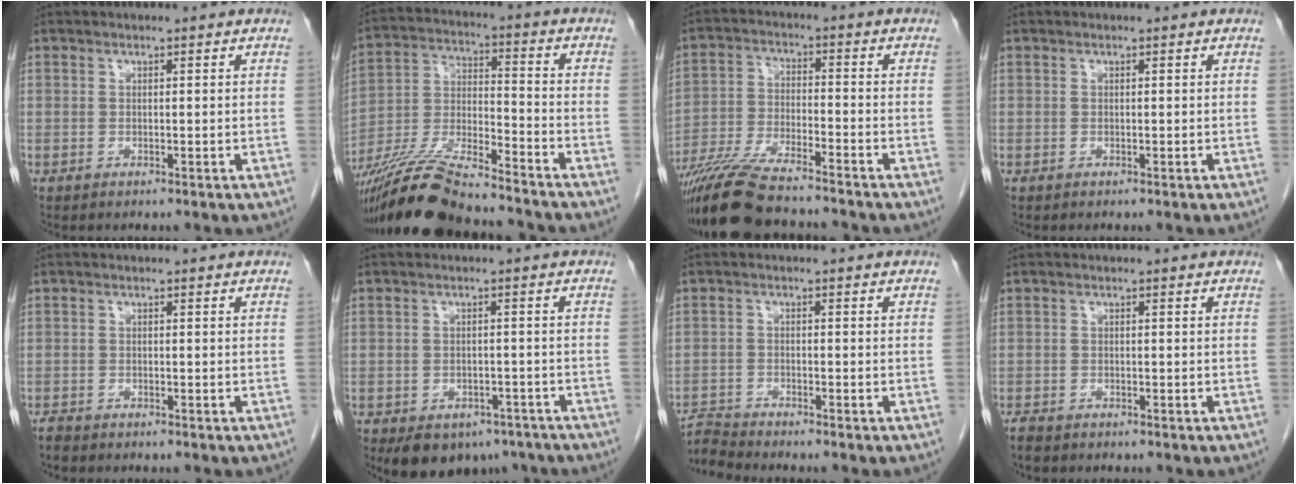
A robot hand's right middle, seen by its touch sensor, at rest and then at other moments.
{"total": 15.8, "force": [-13.9, 1.3, 7.4], "torque": [-0.148, -0.016, -0.258]}
{"total": 12.9, "force": [-11.1, 1.4, 6.4], "torque": [-0.120, -0.023, -0.194]}
{"total": 0.0}
{"total": 1.1, "force": [-1.0, 0.4, 0.2], "torque": [-0.011, -0.001, -0.020]}
{"total": 8.5, "force": [-5.8, 5.4, 3.1], "torque": [-0.040, 0.012, -0.076]}
{"total": 3.7, "force": [-3.4, -1.2, -0.6], "torque": [0.008, -0.010, -0.064]}
{"total": 1.9, "force": [-1.6, 0.8, 0.7], "torque": [-0.019, -0.003, -0.024]}